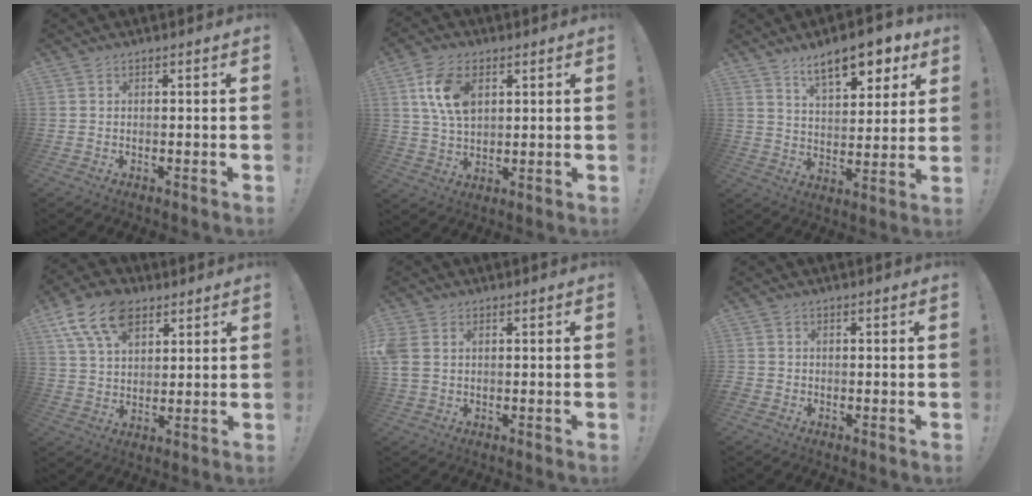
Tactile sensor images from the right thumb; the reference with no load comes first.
{"total": 11.6, "force": [4.0, 7.2, 8.2], "torque": [-0.149, 0.000, 0.075]}
{"total": 13.8, "force": [8.5, 5.3, 9.5], "torque": [-0.135, -0.042, 0.140]}
{"total": 14.6, "force": [7.9, 9.3, 8.0], "torque": [-0.143, -0.031, 0.146]}
{"total": 4.9, "force": [1.1, 3.8, 2.9], "torque": [-0.065, 0.000, 0.022]}
{"total": 1.5, "force": [-0.7, 1.3, 0.5], "torque": [-0.006, 0.003, -0.014]}